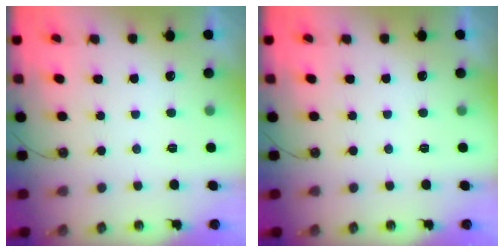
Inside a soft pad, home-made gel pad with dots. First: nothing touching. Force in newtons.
{"total": 0.0}